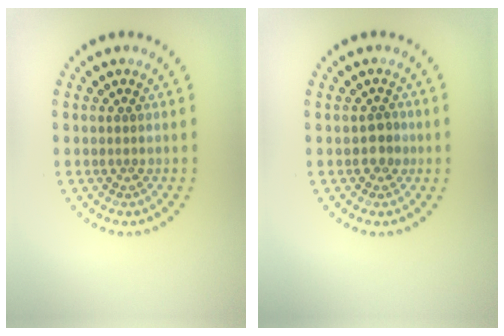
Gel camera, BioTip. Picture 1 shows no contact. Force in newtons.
{"total": 1.5, "press": 1.3, "slide": 0.7}